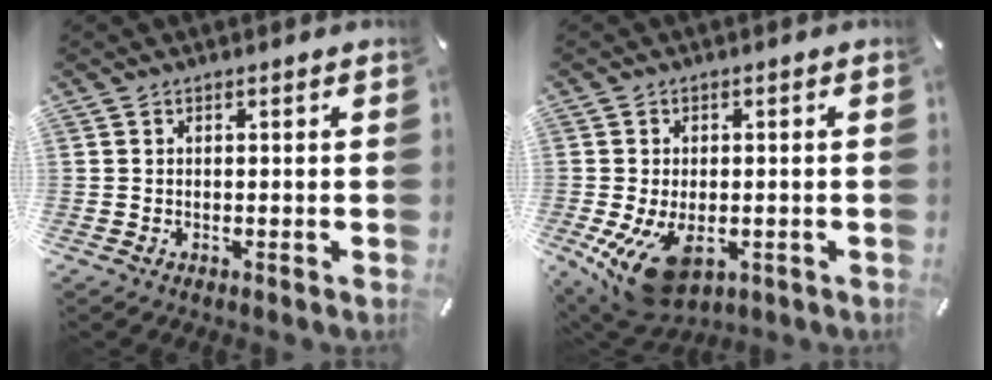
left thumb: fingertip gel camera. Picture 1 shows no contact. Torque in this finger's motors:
{"motor_torque": [0.89, 2.62, 1.33, 0.43, 0.18]}